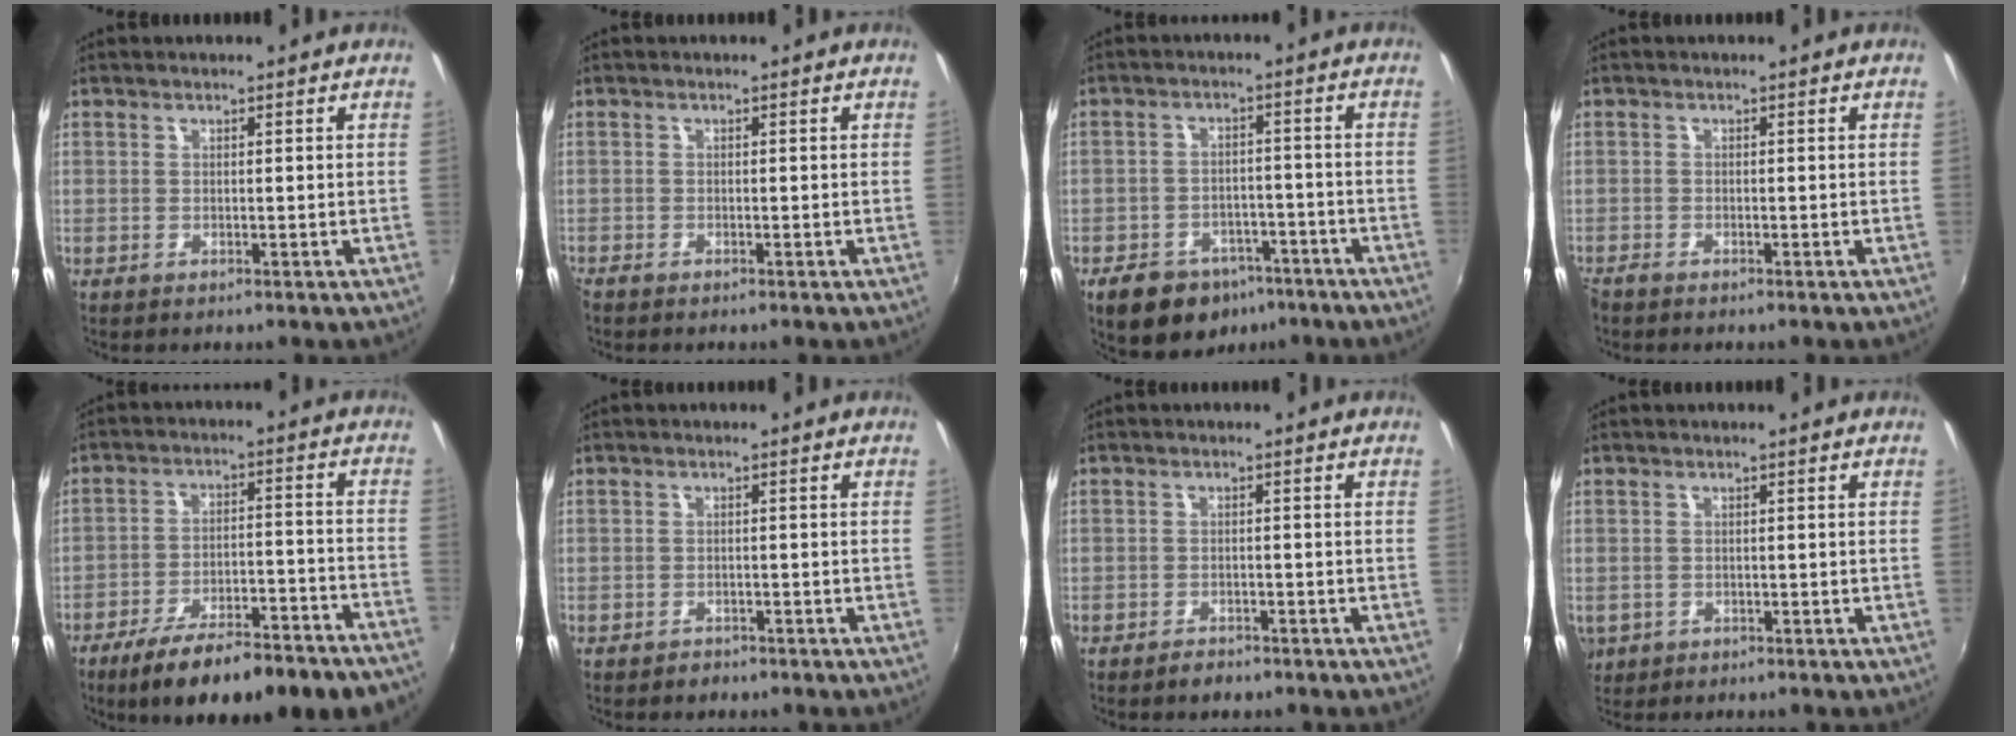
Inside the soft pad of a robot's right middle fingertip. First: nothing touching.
{"total": 0.8, "force": [-0.8, 0.2, 0.1], "torque": [-0.004, -0.004, -0.020]}
{"total": 12.8, "force": [-8.4, 7.9, 5.5], "torque": [-0.129, 0.008, -0.112]}
{"total": 1.4, "force": [-1.3, 0.4, 0.3], "torque": [-0.008, -0.007, -0.029]}
{"total": 20.7, "force": [-16.2, 4.4, 12.1], "torque": [-0.205, -0.041, -0.225]}
{"total": 1.6, "force": [-1.2, 1.1, 0.1], "torque": [-0.005, 0.001, -0.019]}
{"total": 2.3, "force": [-1.9, 1.2, 0.7], "torque": [-0.020, -0.003, -0.031]}
{"total": 4.2, "force": [-1.1, 3.6, 1.8], "torque": [-0.042, -0.007, -0.012]}